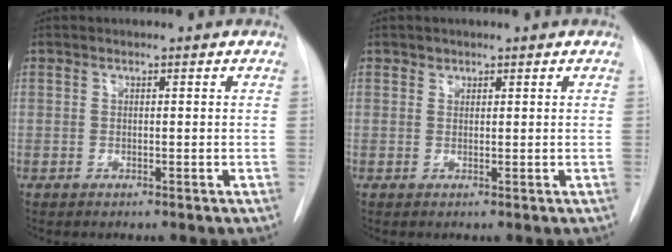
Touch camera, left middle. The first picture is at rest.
{"total": 0.7, "force": [0.6, 0.3, -0.1], "torque": [0.005, -0.004, 0.007]}